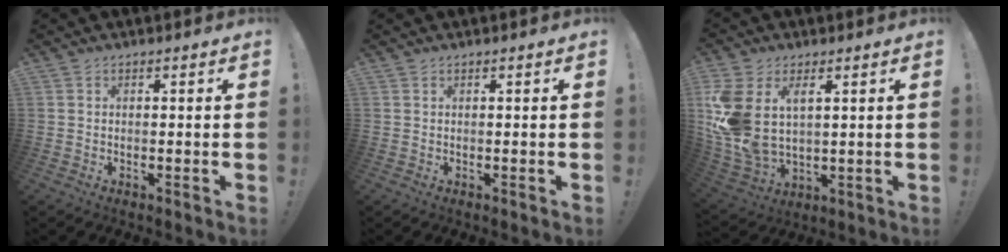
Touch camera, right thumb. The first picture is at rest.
{"total": 0.0}
{"total": 13.1, "force": [4.7, 8.4, 8.9], "torque": [-0.191, -0.029, 0.090]}